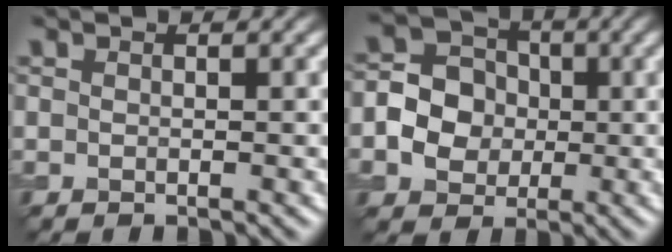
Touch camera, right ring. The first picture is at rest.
{"total": 5.7, "force": [-0.7, 5.0, 2.7], "torque": [-0.038, 0.007, -0.028]}